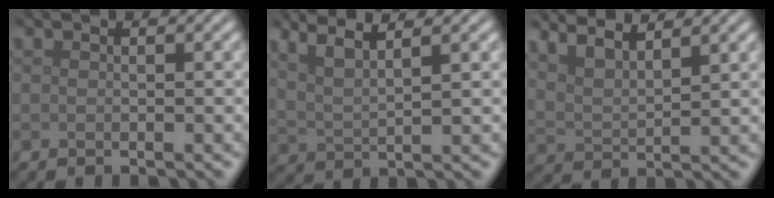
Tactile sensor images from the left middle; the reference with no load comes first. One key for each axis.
{"total": 4.5, "fx": 3.0, "fy": 1.0, "fz": 3.3, "tx": -0.063, "ty": 0.017, "tz": 0.046}
{"total": 5.8, "fx": 4.6, "fy": 1.6, "fz": 3.2, "tx": -0.048, "ty": 0.018, "tz": 0.061}